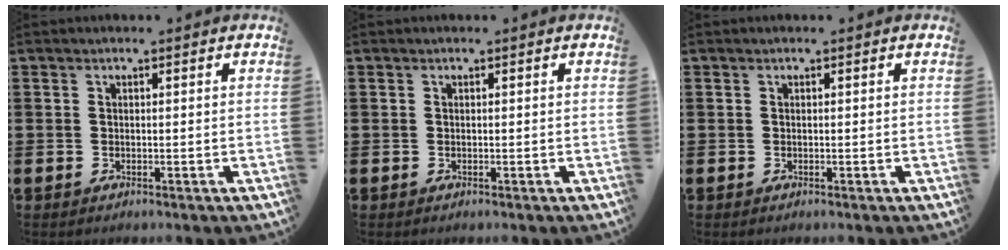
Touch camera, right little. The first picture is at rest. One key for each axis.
{"total": 0.0}
{"total": 0.0}